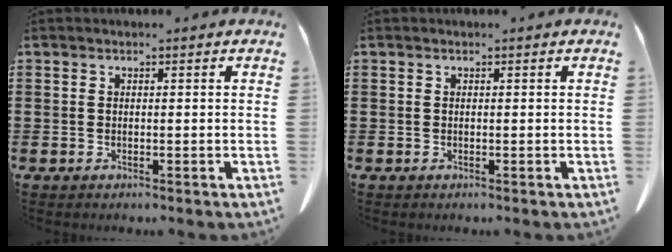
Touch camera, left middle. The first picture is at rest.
{"total": 0.0}